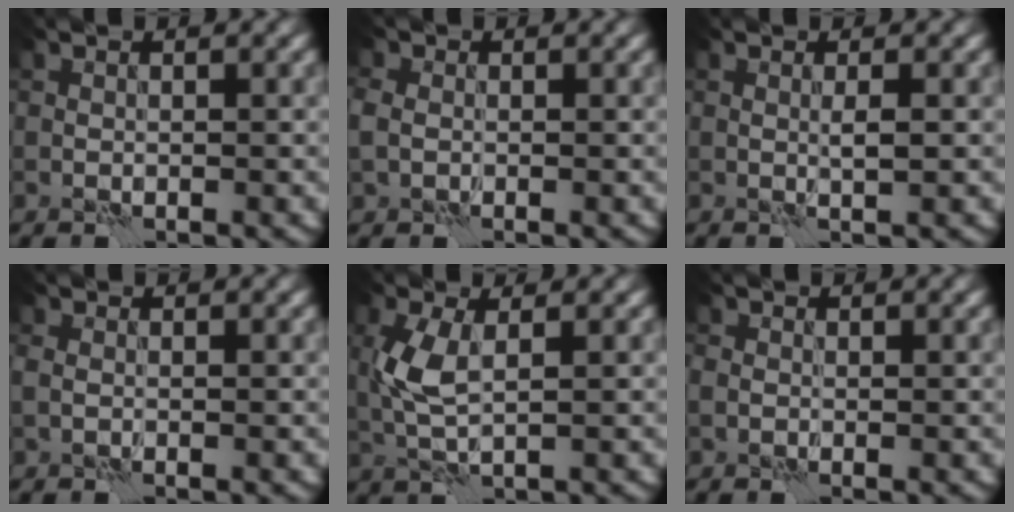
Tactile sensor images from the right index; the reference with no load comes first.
{"total": 2.0, "force": [0.1, 1.7, 1.1], "torque": [-0.026, 0.006, -0.002]}
{"total": 1.1, "force": [0.2, 0.1, 1.0], "torque": [-0.019, 0.006, 0.001]}
{"total": 1.0, "force": [-0.1, 0.8, 0.7], "torque": [-0.016, 0.002, -0.004]}
{"total": 4.0, "force": [0.4, 1.7, 3.6], "torque": [-0.092, 0.005, 0.011]}
{"total": 0.9, "force": [-0.1, 0.8, 0.3], "torque": [-0.003, 0.001, -0.004]}